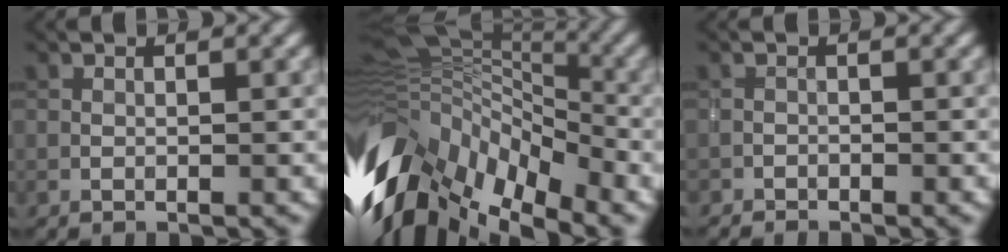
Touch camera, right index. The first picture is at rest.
{"total": 13.7, "force": [-5.7, 7.5, 10.0], "torque": [-0.212, 0.007, -0.107]}
{"total": 1.1, "force": [-1.1, 0.3, 0.2], "torque": [-0.006, -0.001, -0.022]}